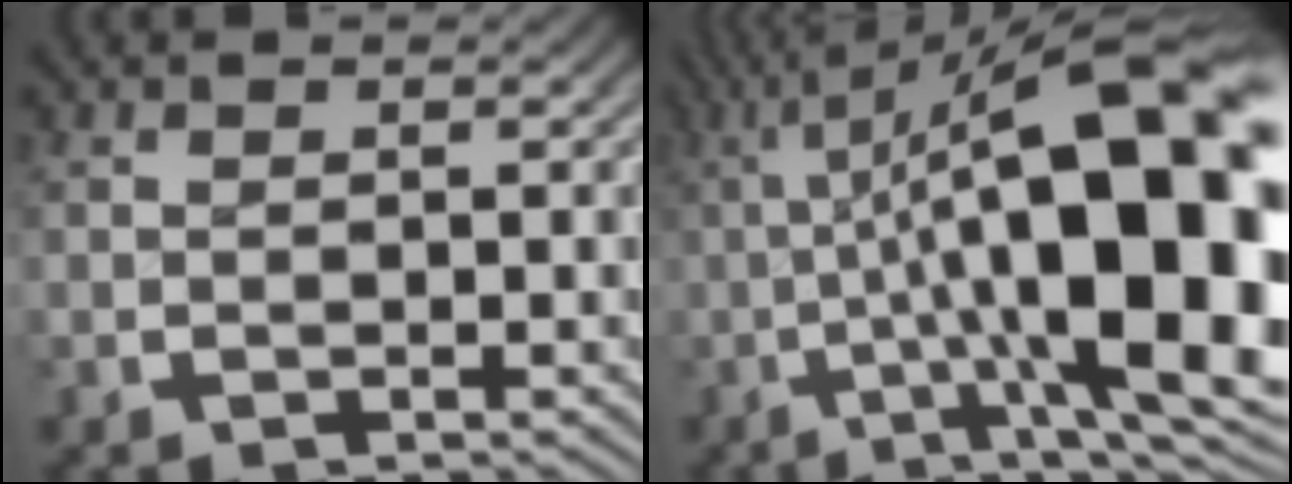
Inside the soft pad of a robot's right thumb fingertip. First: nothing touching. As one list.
[{"total": 20.2, "force": [-1.0, 10.1, 17.5], "torque": [-0.254, -0.053, 0.001]}]